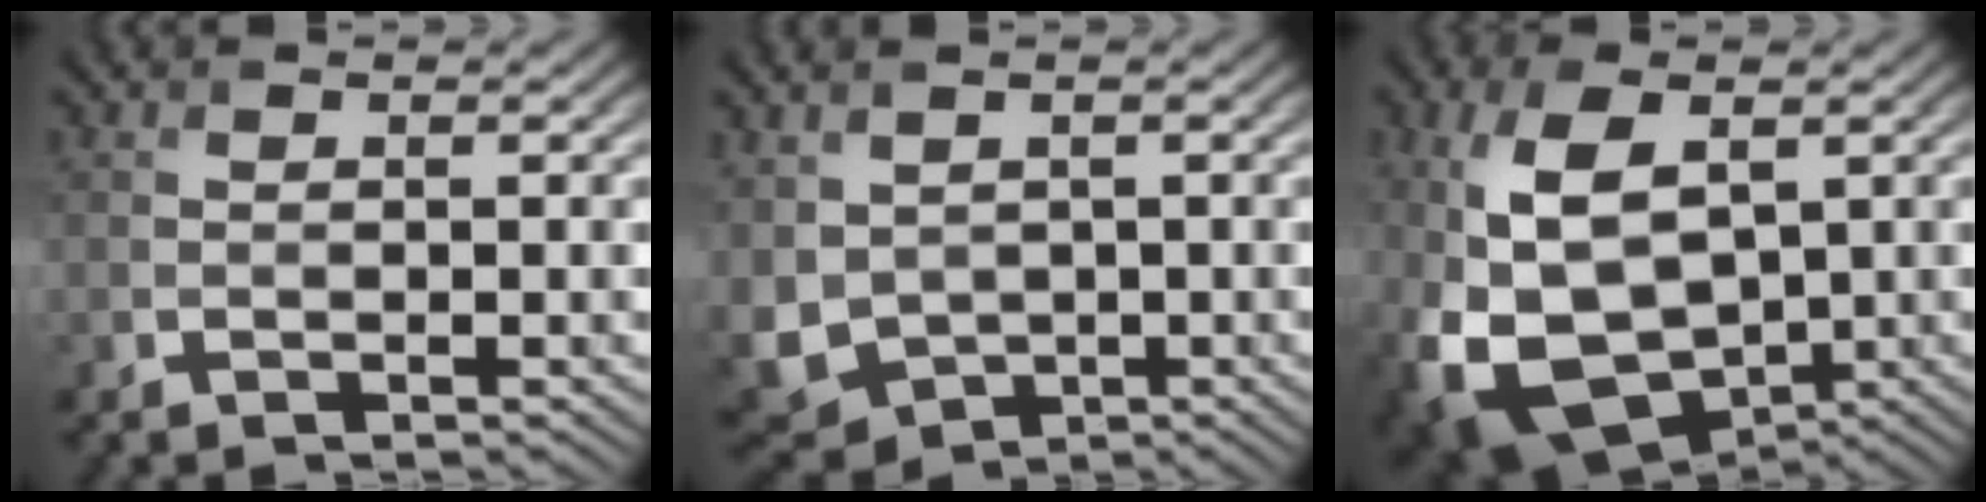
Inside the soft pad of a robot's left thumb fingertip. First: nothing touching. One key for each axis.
{"total": 7.7, "fx": 0.1, "fy": 5.8, "fz": 5.1, "tx": -0.155, "ty": -0.019, "tz": 0.004}
{"total": 13.3, "fx": -0.3, "fy": 8.5, "fz": 10.2, "tx": -0.244, "ty": -0.026, "tz": 0.002}